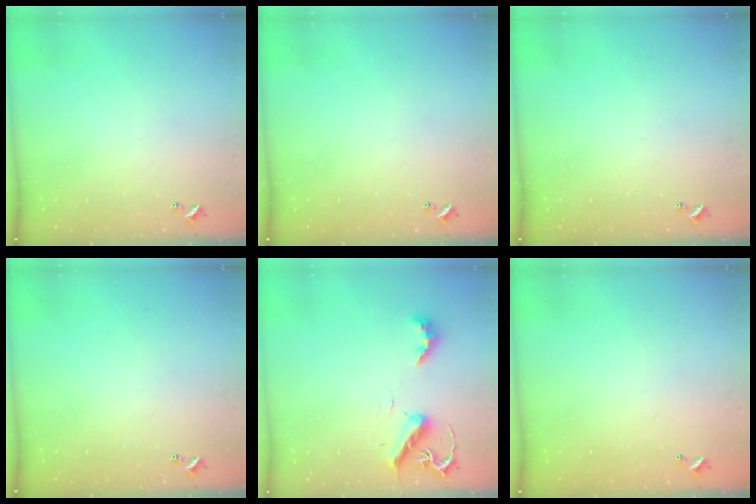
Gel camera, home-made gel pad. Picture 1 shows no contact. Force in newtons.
{"total": 0.0}
{"total": 0.0}
{"total": 0.0}
{"total": 6.9, "press": 6.8, "slide": 0.4}
{"total": 2.8, "press": 2.8, "slide": 0.1}